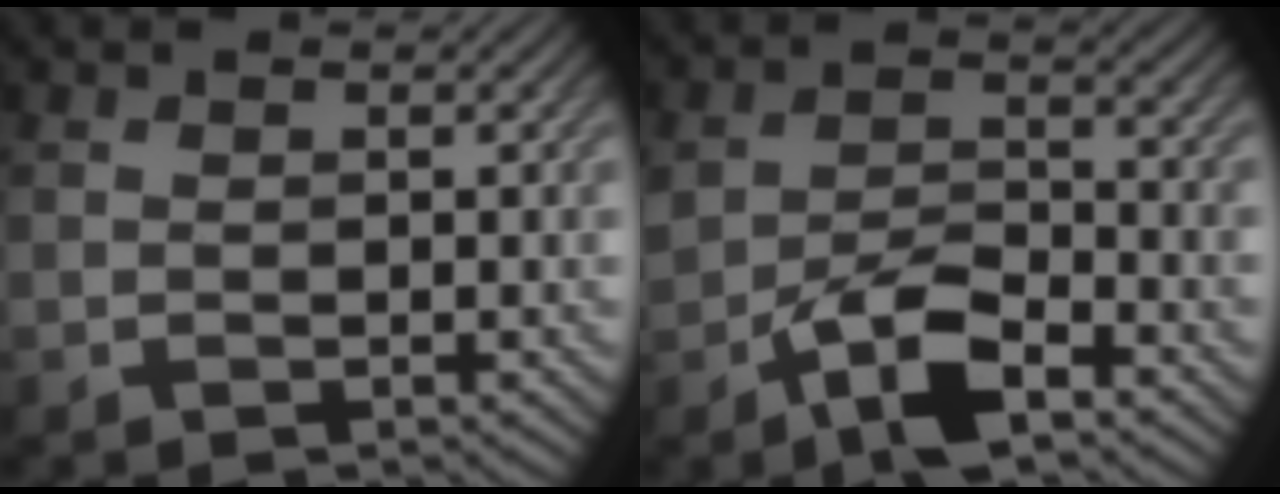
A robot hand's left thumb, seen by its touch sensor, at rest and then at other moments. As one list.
[{"total": 6.9, "force": [-3.5, 3.4, 4.9], "torque": [-0.098, -0.004, -0.071]}]